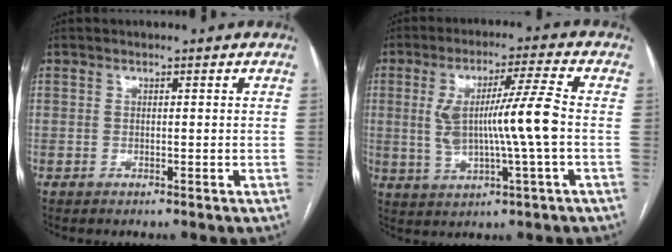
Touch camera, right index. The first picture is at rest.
{"total": 10.6, "force": [-0.2, 0.0, 10.6], "torque": [-0.201, 0.008, -0.001]}